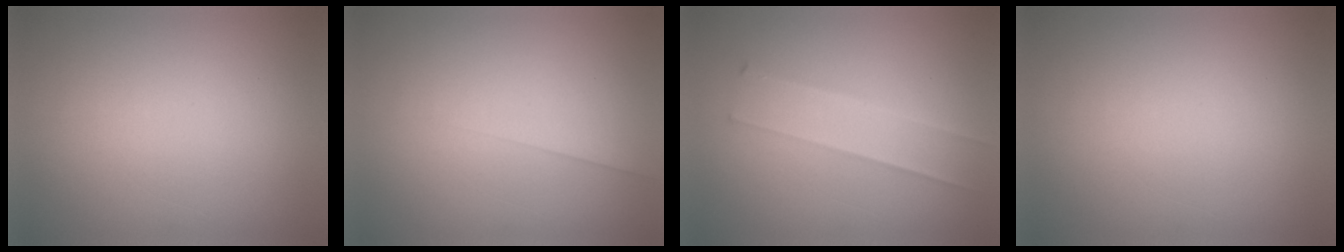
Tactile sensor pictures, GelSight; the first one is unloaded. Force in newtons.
{"total": 1.4}
{"total": 2.3}
{"total": 1.2}